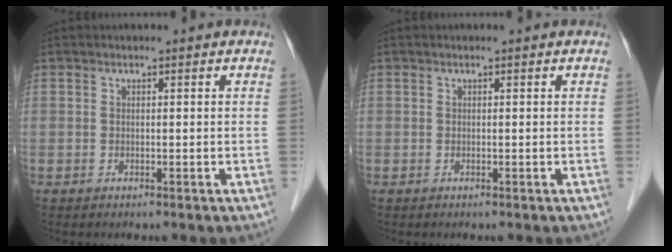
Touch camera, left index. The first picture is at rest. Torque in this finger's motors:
{"motor_torque": [-0.01, 0.03, 0.00, 0.00]}